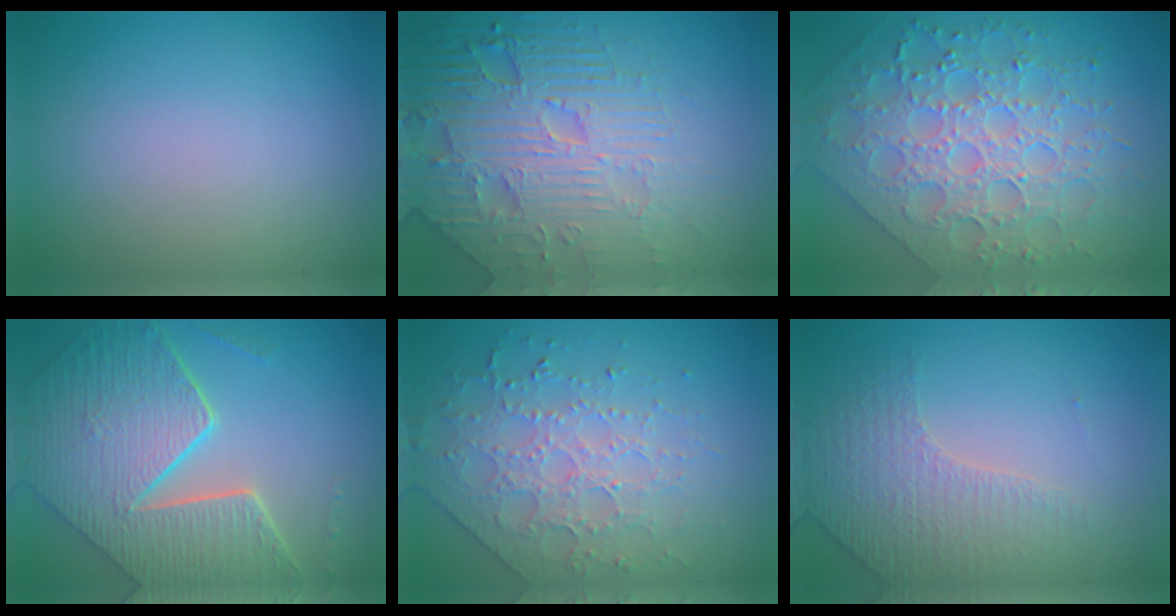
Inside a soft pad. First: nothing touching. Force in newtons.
{"total": 7.0, "press": 5.7, "slide": 4.1}
{"total": 6.8, "press": 6.0, "slide": 3.3}
{"total": 9.4, "press": 6.9, "slide": 6.4}
{"total": 3.8, "press": 3.6, "slide": 1.4}
{"total": 4.2, "press": 2.9, "slide": 3.1}